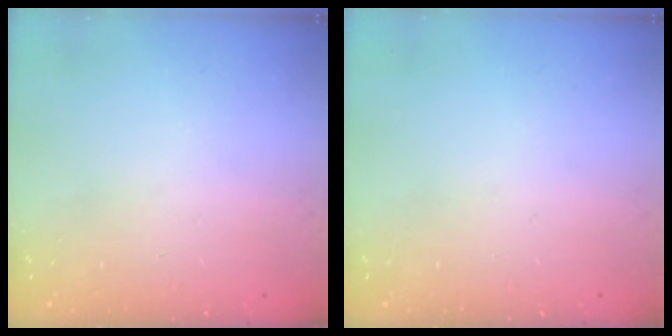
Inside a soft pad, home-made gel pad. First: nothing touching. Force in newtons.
{"total": 0.0}